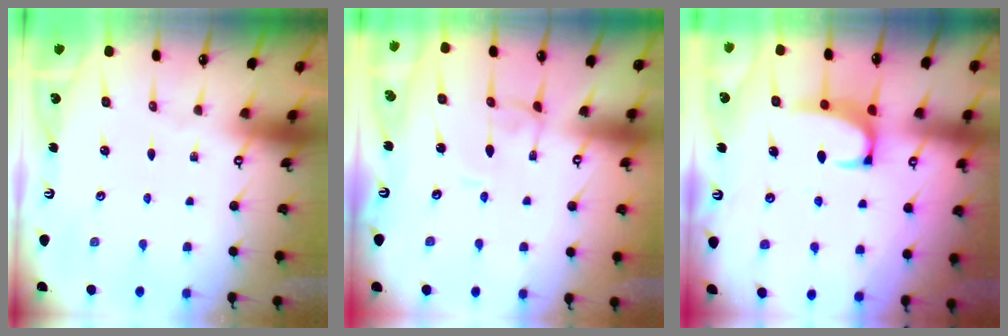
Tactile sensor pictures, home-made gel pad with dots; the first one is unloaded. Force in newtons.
{"total": 2.1, "press": 2.1, "slide": 0.1}
{"total": 2.5, "press": 2.4, "slide": 0.7}